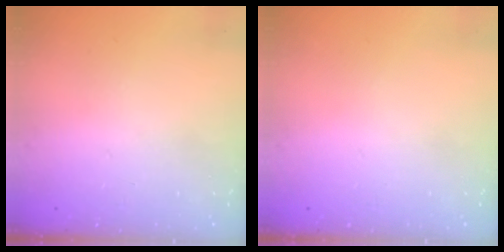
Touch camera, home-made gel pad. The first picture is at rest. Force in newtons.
{"total": 0.0}